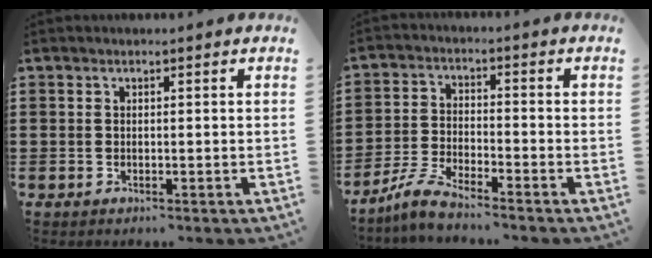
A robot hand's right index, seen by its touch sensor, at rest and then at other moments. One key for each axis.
{"total": 5.2, "fx": -4.7, "fy": 0.1, "fz": 2.2, "tx": -0.066, "ty": -0.012, "tz": -0.096}